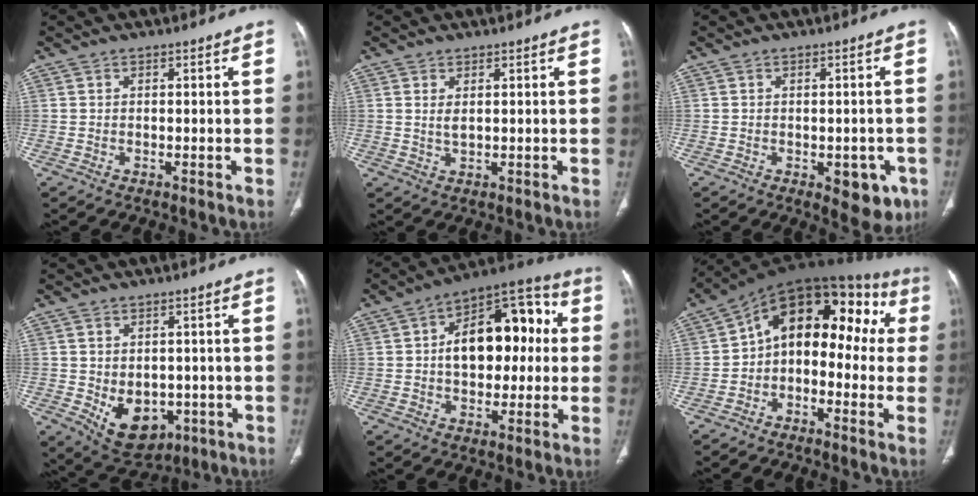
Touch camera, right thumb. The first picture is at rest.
{"total": 1.8, "force": [0.6, 0.7, 1.5], "torque": [-0.031, -0.005, 0.018]}
{"total": 7.3, "force": [-2.9, 3.9, 5.4], "torque": [-0.035, 0.006, -0.026]}
{"total": 10.0, "force": [-2.7, 7.2, 6.4], "torque": [-0.071, -0.001, -0.019]}
{"total": 18.4, "force": [1.8, 11.0, 14.6], "torque": [-0.170, 0.041, 0.025]}
{"total": 16.8, "force": [0.2, 10.4, 13.2], "torque": [-0.134, 0.065, -0.013]}